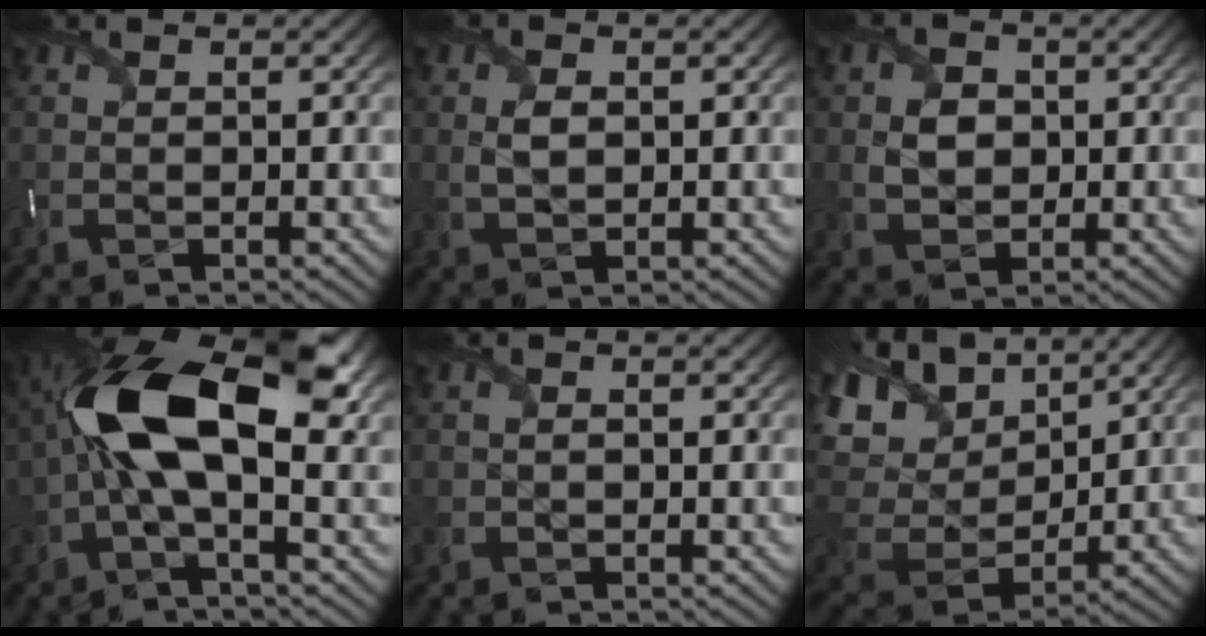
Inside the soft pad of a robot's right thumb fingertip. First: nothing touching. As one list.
[{"total": 2.7, "force": [0.4, 1.6, 2.2], "torque": [-0.052, -0.004, 0.009]}, {"total": 4.2, "force": [0.2, 3.4, 2.5], "torque": [-0.057, -0.005, 0.002]}, {"total": 14.7, "force": [0.8, 6.3, 13.2], "torque": [-0.260, 0.019, 0.002]}, {"total": 1.3, "force": [-0.5, 0.8, 0.9], "torque": [-0.018, -0.005, -0.008]}, {"total": 14.4, "force": [7.2, 8.9, 8.6], "torque": [-0.243, 0.037, 0.137]}]